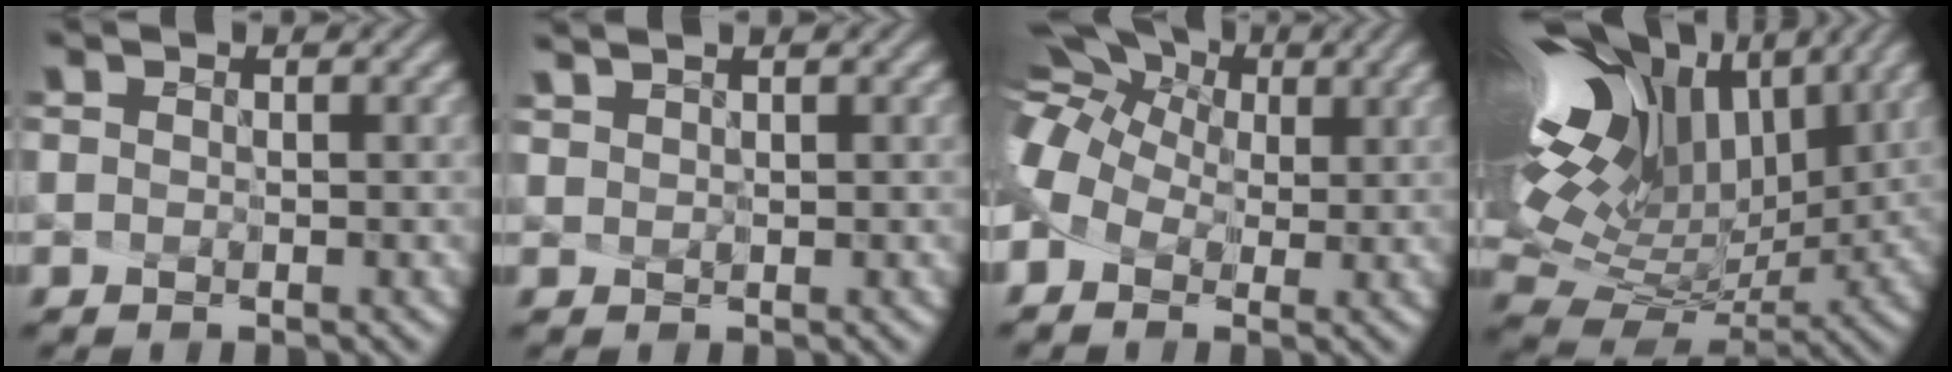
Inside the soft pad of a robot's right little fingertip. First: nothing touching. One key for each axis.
{"total": 1.1, "fx": 1.1, "fy": 0.1, "fz": 0.1, "tx": -0.032, "ty": -0.013, "tz": 0.046}
{"total": 9.1, "fx": 2.3, "fy": 6.9, "fz": 5.5, "tx": -0.137, "ty": 0.019, "tz": 0.036}
{"total": 14.6, "fx": 6.4, "fy": 7.8, "fz": 10.6, "tx": -0.236, "ty": 0.025, "tz": 0.144}